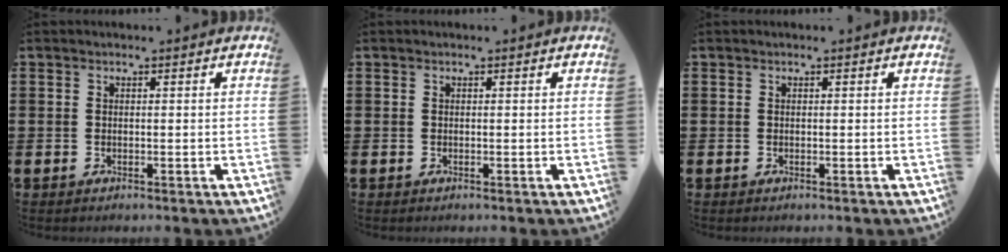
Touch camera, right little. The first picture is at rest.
{"total": 0.0}
{"total": 0.0}